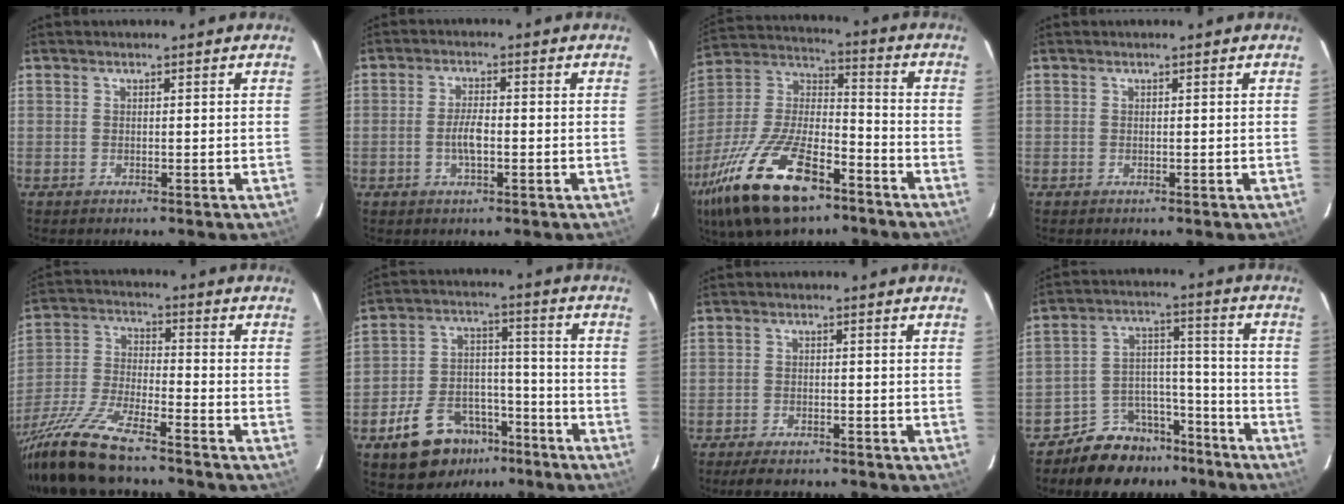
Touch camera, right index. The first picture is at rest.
{"total": 4.1, "force": [-1.1, 1.5, 3.6], "torque": [-0.074, 0.003, -0.021]}
{"total": 24.4, "force": [-14.6, 9.9, 16.8], "torque": [-0.350, -0.027, -0.260]}
{"total": 0.0}
{"total": 17.0, "force": [-14.0, 2.4, 9.3], "torque": [-0.204, -0.041, -0.258]}
{"total": 14.4, "force": [-9.3, 8.8, 6.7], "torque": [-0.143, 0.028, -0.130]}
{"total": 5.7, "force": [-4.8, 2.1, 2.3], "torque": [-0.057, -0.002, -0.074]}
{"total": 12.0, "force": [-9.6, 6.7, 2.7], "torque": [-0.051, 0.060, -0.136]}